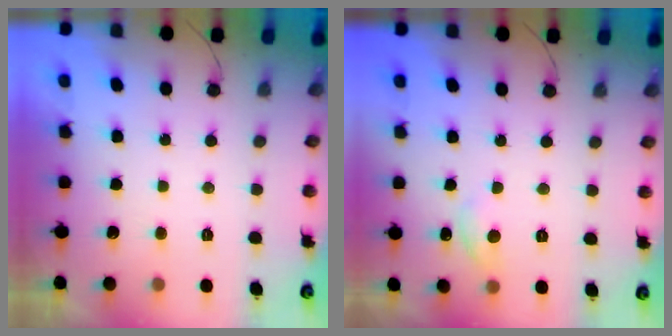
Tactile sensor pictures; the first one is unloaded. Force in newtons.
{"total": 6.6, "press": 6.6, "slide": 0.8}